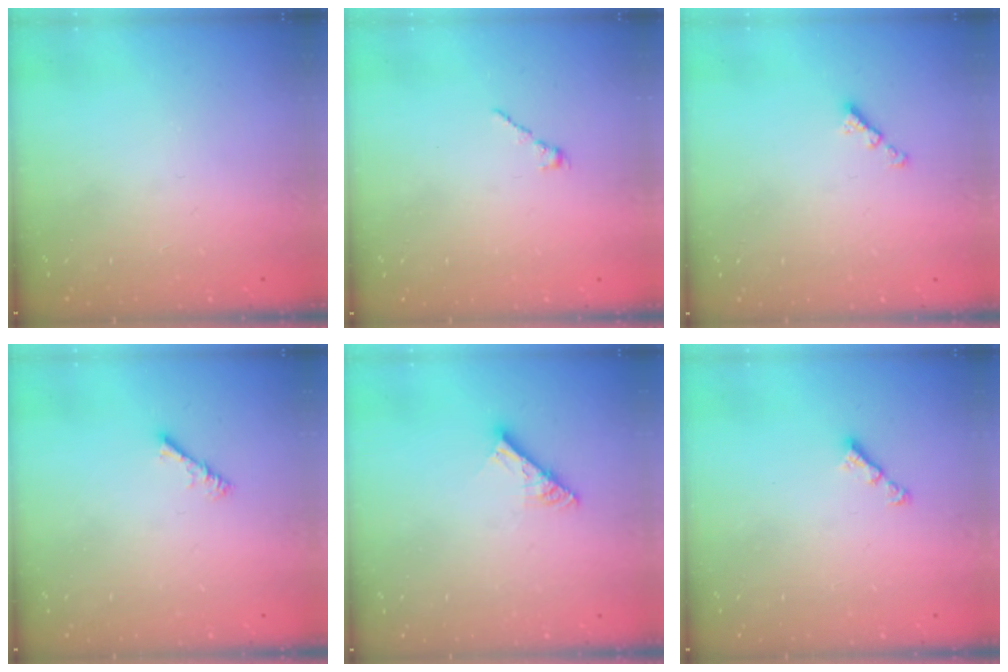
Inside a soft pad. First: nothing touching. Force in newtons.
{"total": 1.2, "press": 1.1, "slide": 0.5}
{"total": 2.1, "press": 2.0, "slide": 0.6}
{"total": 2.8, "press": 2.8, "slide": 0.5}
{"total": 8.5, "press": 8.4, "slide": 0.8}
{"total": 3.4, "press": 3.4, "slide": 0.4}